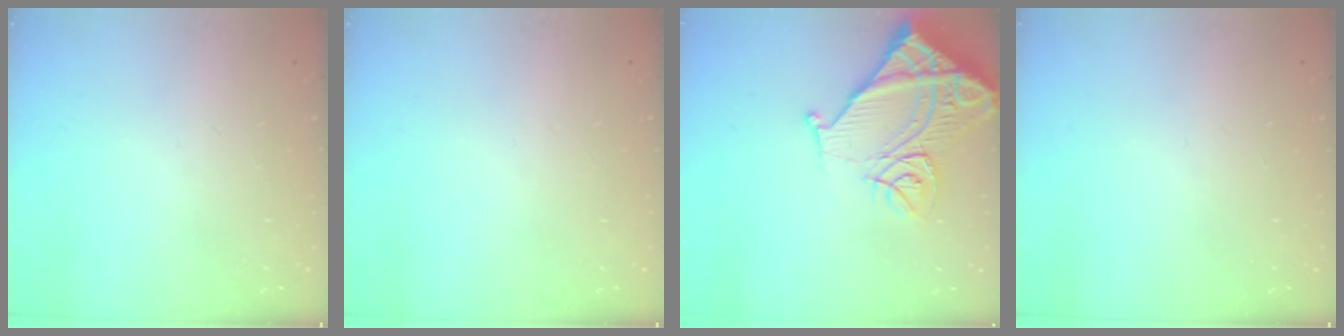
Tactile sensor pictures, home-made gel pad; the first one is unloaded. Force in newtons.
{"total": 0.0}
{"total": 16.9, "press": 16.8, "slide": 2.1}
{"total": 0.0}